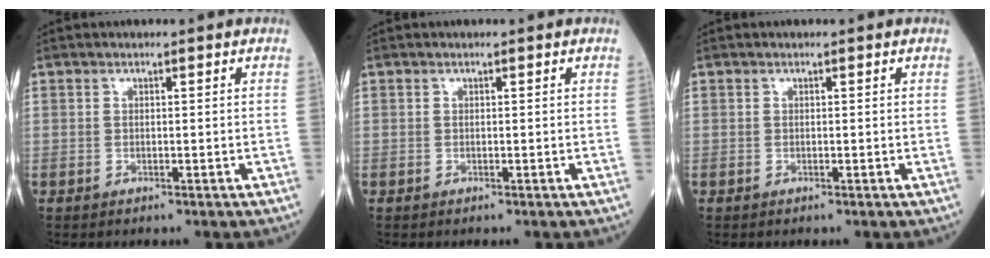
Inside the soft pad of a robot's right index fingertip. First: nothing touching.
{"total": 0.0}
{"total": 0.0}